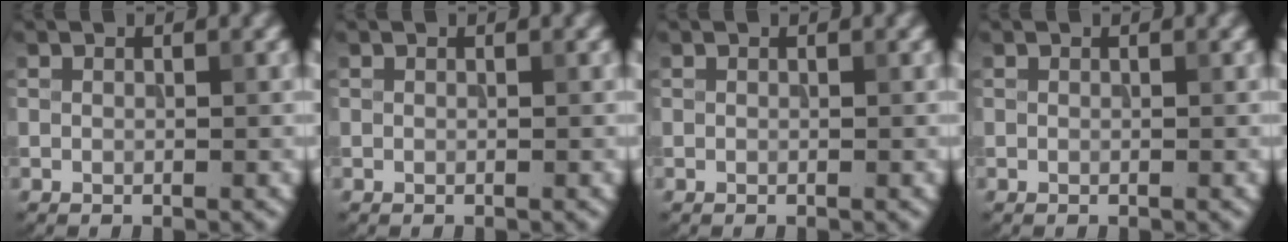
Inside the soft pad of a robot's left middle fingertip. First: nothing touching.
{"total": 0.0}
{"total": 0.0}
{"total": 0.0}